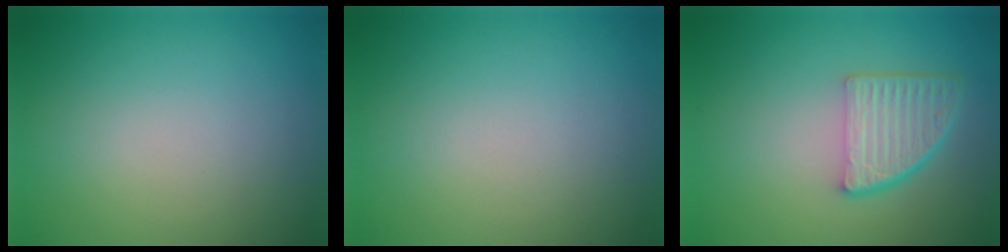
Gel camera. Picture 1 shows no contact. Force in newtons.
{"total": 0.0}
{"total": 4.7, "press": 3.4, "slide": 3.3}